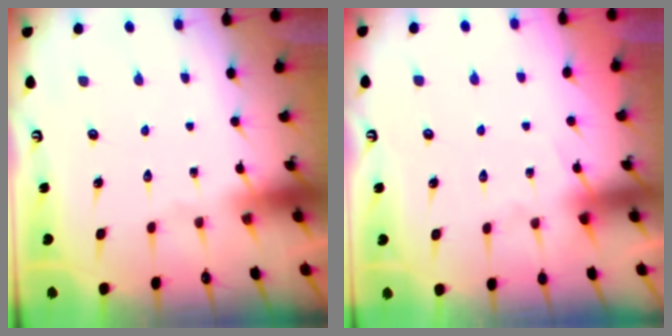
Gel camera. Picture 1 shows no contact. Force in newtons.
{"total": 4.9, "press": 4.9, "slide": 0.6}